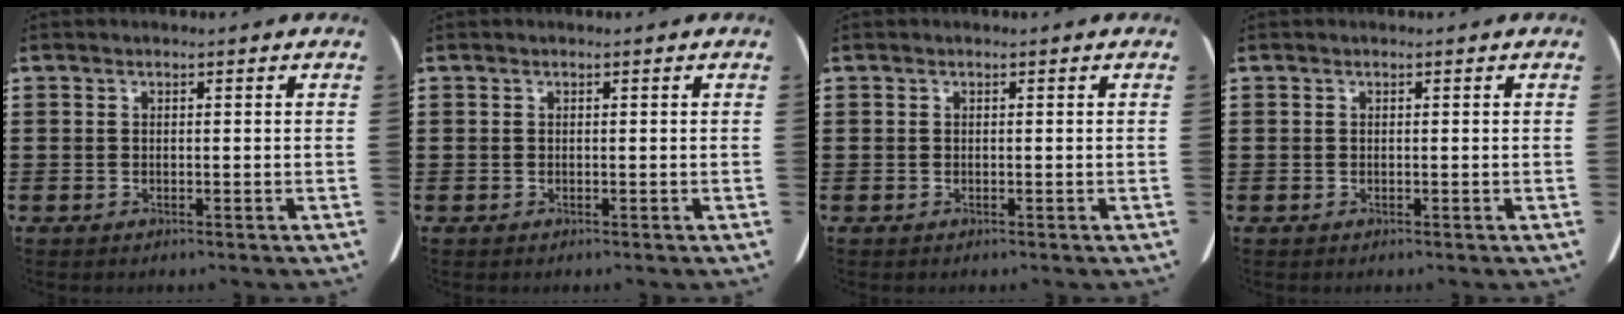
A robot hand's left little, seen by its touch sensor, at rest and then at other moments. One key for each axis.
{"total": 0.0}
{"total": 0.0}
{"total": 0.0}